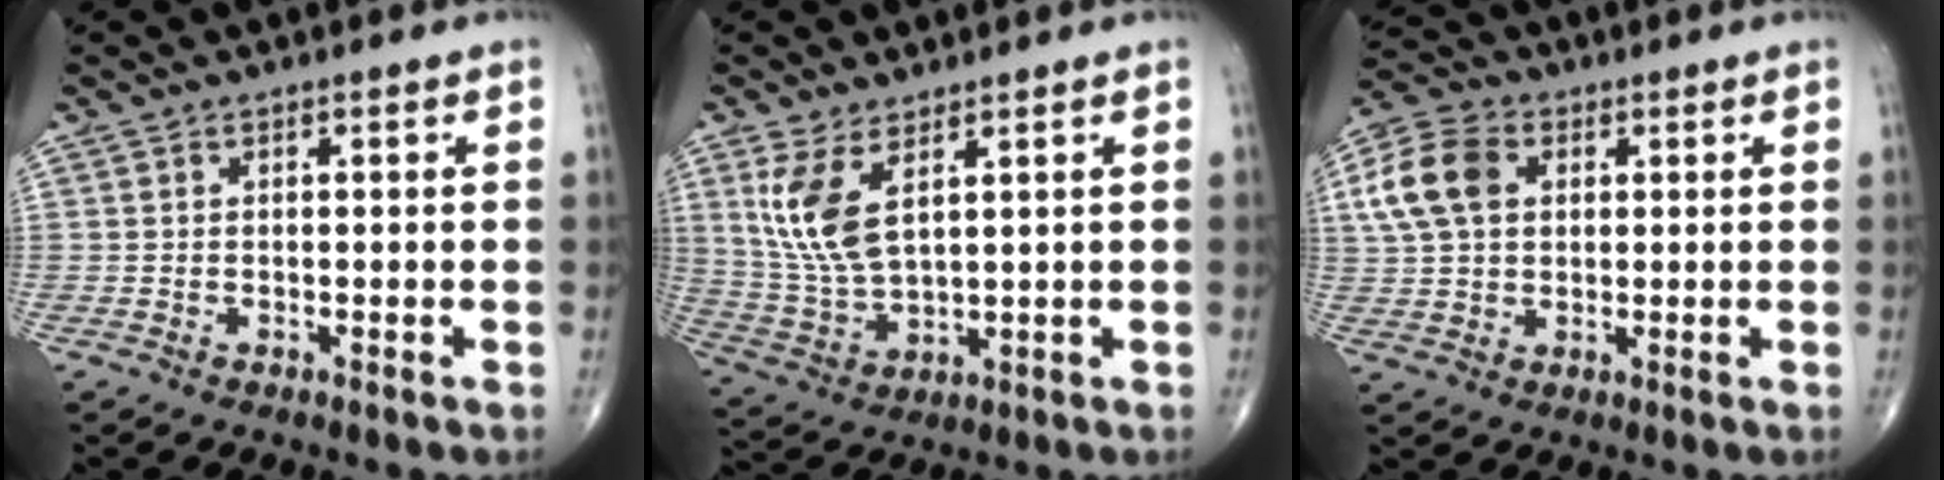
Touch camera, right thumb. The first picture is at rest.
{"total": 9.9, "force": [4.1, 4.3, 8.0], "torque": [-0.169, -0.020, 0.096]}
{"total": 11.0, "force": [2.8, 7.8, 7.2], "torque": [-0.137, 0.010, 0.048]}